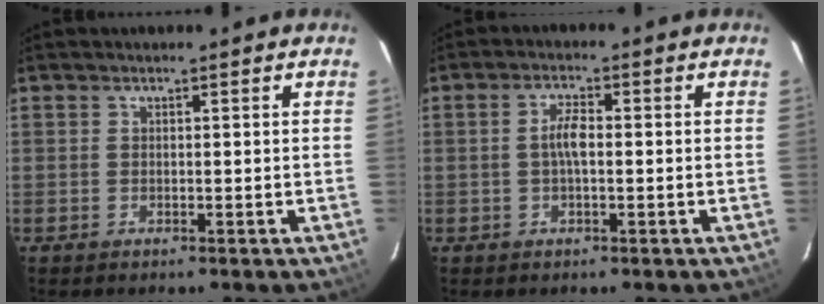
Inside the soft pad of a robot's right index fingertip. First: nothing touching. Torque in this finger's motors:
{"motor_torque": [0.71, 0.03, 0.34, 0.08]}